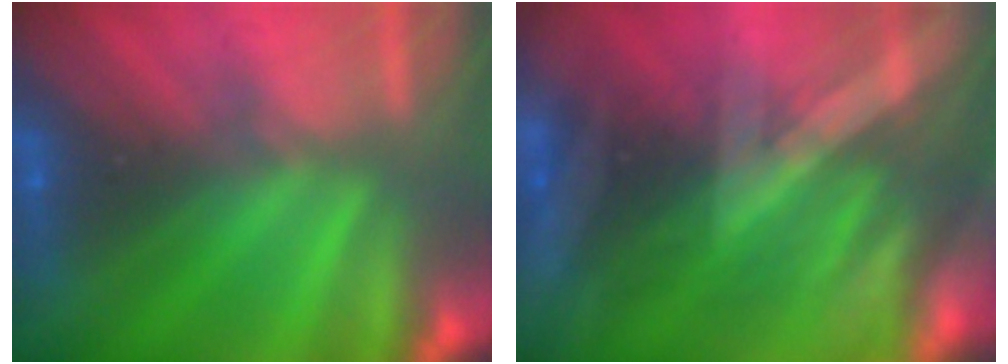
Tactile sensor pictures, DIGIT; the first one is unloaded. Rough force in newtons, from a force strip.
{"total": 2.9}